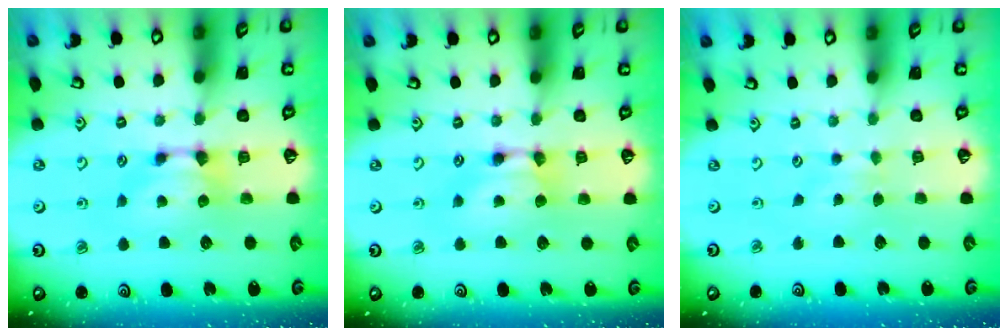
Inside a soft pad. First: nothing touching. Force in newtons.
{"total": 1.6, "press": 1.6, "slide": 0.2}
{"total": 2.7, "press": 2.7, "slide": 0.5}